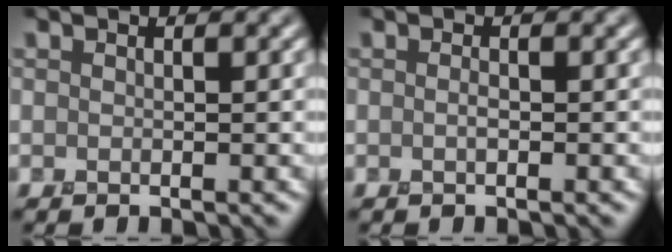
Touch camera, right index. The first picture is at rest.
{"total": 0.6, "force": [-0.1, 0.2, 0.6], "torque": [-0.014, 0.003, -0.002]}